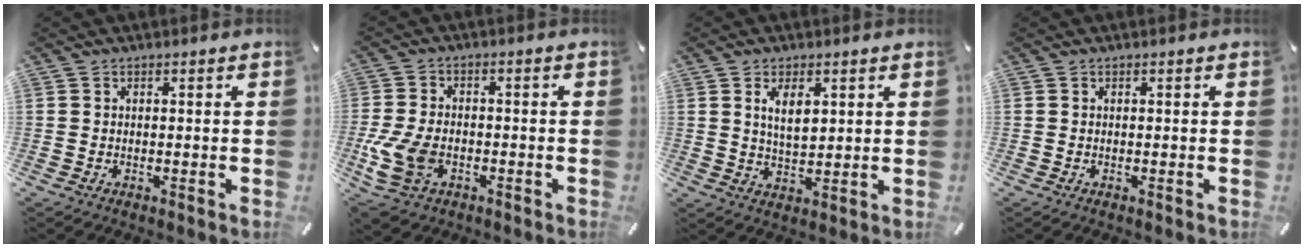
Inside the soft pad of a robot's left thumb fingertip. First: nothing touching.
{"total": 10.7, "force": [-3.4, 7.4, 6.9], "torque": [-0.160, 0.005, -0.057]}
{"total": 6.0, "force": [2.3, 3.1, 4.6], "torque": [-0.076, -0.008, 0.038]}
{"total": 0.0}